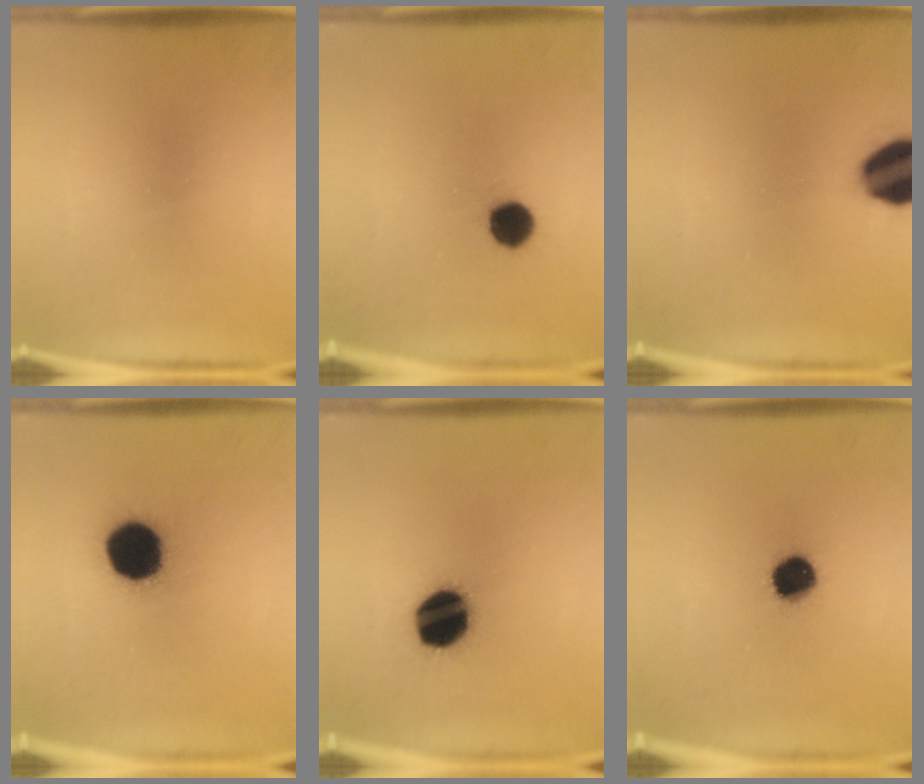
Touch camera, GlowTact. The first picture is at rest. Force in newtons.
{"total": 6.5}
{"total": 14.6}
{"total": 17.0}
{"total": 14.6}
{"total": 9.5}